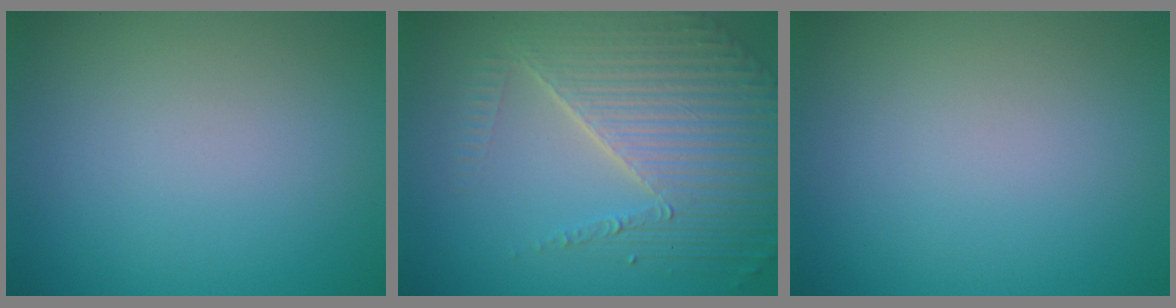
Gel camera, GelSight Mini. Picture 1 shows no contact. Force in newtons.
{"total": 7.2, "press": 5.2, "slide": 5.1}
{"total": 0.0}